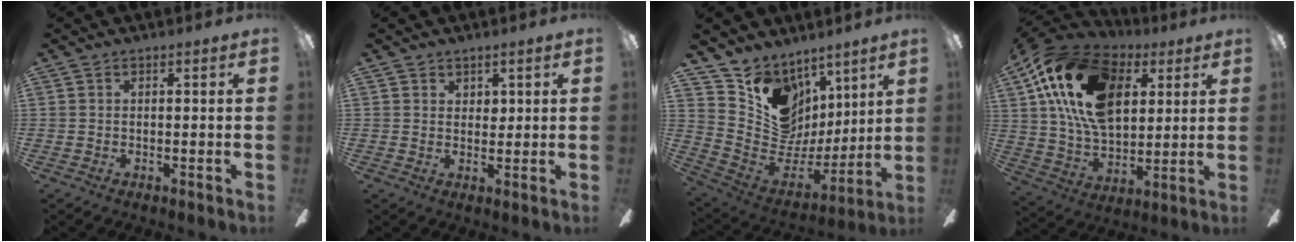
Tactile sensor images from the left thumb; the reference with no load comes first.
{"total": 2.6, "force": [1.7, 1.9, 0.5], "torque": [0.004, -0.004, 0.029]}
{"total": 13.7, "force": [6.2, 11.4, 4.3], "torque": [-0.074, -0.054, 0.132]}
{"total": 23.9, "force": [8.9, 15.3, 16.1], "torque": [-0.324, -0.013, 0.153]}